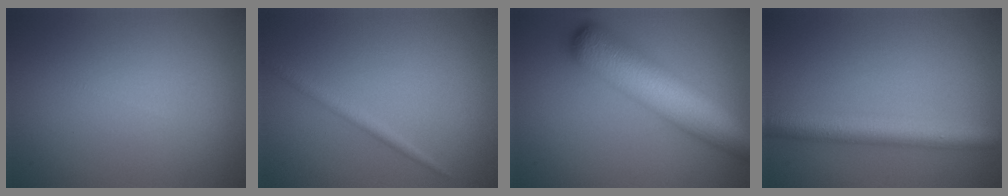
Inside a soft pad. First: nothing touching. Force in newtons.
{"total": 1.4, "press": 1.4, "slide": 0.1}
{"total": 9.5, "press": 9.5, "slide": 0.4}
{"total": 5.1, "press": 5.1, "slide": 0.1}